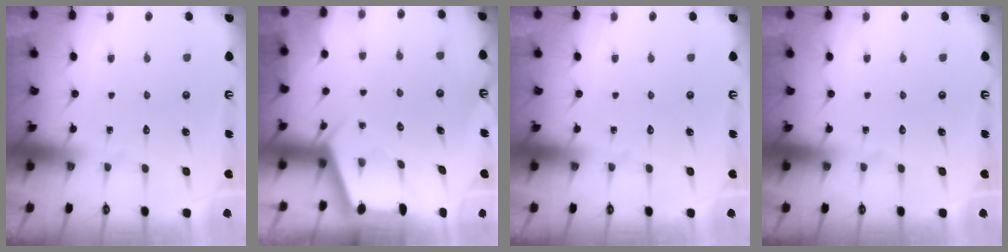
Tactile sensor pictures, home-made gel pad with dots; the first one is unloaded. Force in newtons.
{"total": 2.4, "press": 2.4, "slide": 0.3}
{"total": 0.0}
{"total": 0.0}